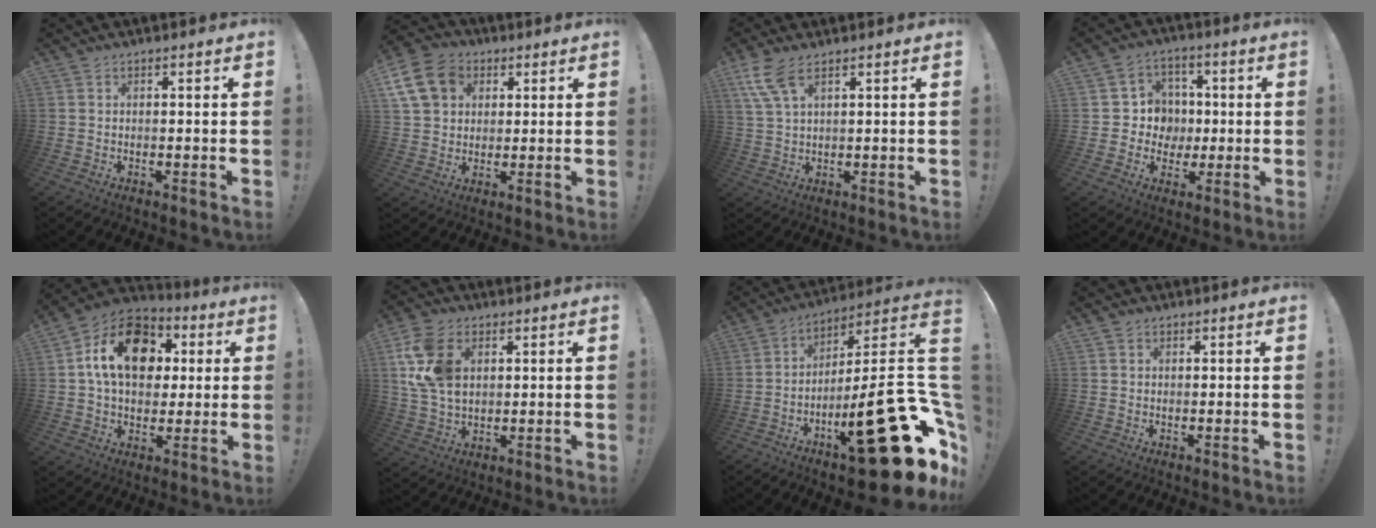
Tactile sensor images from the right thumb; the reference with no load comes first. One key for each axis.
{"total": 13.9, "fx": 4.7, "fy": 11.3, "fz": 6.6, "tx": -0.102, "ty": -0.009, "tz": 0.099}
{"total": 7.8, "fx": 4.8, "fy": 2.8, "fz": 5.6, "tx": -0.113, "ty": -0.011, "tz": 0.094}
{"total": 8.6, "fx": -0.6, "fy": 8.5, "fz": 0.9, "tx": -0.005, "ty": 0.002, "tz": -0.002}
{"total": 18.2, "fx": 4.7, "fy": 13.1, "fz": 11.8, "tx": -0.174, "ty": 0.003, "tz": 0.090}
{"total": 14.9, "fx": 4.6, "fy": 10.2, "fz": 9.8, "tx": -0.179, "ty": -0.008, "tz": 0.089}
{"total": 30.7, "fx": -12.4, "fy": 8.2, "fz": 26.9, "tx": -0.342, "ty": 0.047, "tz": -0.181}
{"total": 0.5, "fx": 0.3, "fy": 0.4, "fz": -0.1, "tx": 0.005, "ty": -0.001, "tz": 0.006}